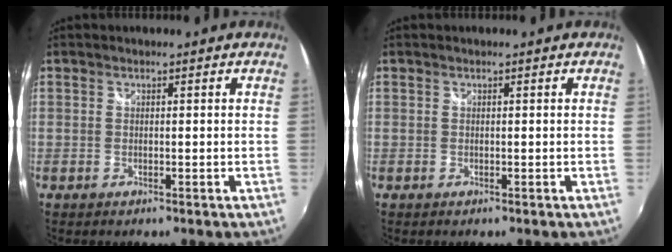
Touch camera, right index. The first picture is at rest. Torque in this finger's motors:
{"motor_torque": [0.00, 0.00, 0.00, 0.00]}